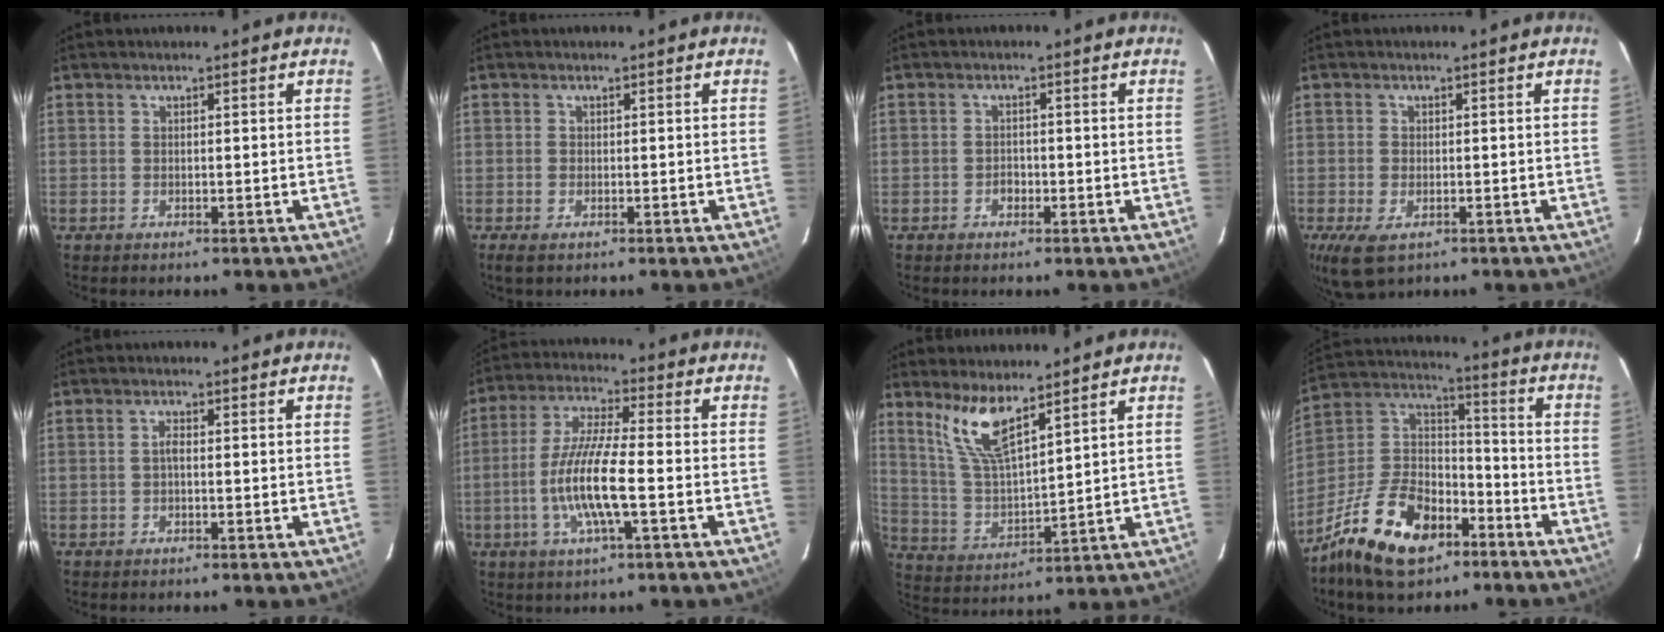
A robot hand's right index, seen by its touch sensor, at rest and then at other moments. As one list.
[{"total": 1.8, "force": [-1.1, 0.9, 1.1], "torque": [-0.024, -0.006, -0.020]}, {"total": 1.5, "force": [-0.9, 1.1, 0.4], "torque": [-0.006, 0.004, -0.014]}, {"total": 6.3, "force": [-3.1, 3.5, 4.3], "torque": [-0.094, -0.022, -0.052]}, {"total": 1.1, "force": [-0.3, 0.4, 1.0], "torque": [-0.019, 0.006, -0.006]}, {"total": 11.4, "force": [-3.1, 1.2, 10.9], "torque": [-0.223, -0.002, -0.060]}, {"total": 9.3, "force": [6.6, 1.9, 6.3], "torque": [-0.125, -0.006, 0.143]}, {"total": 20.1, "force": [-12.2, 10.8, 11.8], "torque": [-0.261, 0.010, -0.211]}]